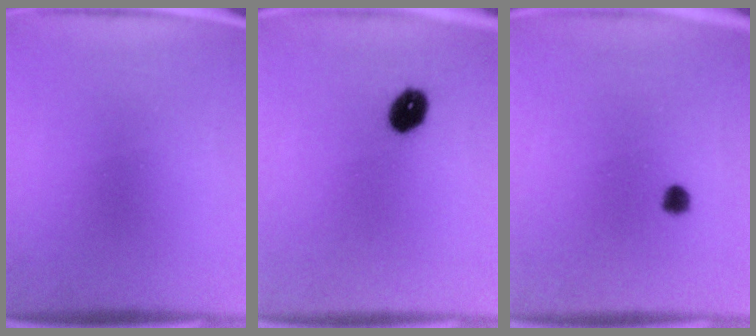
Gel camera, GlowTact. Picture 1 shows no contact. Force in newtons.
{"total": 5.3}
{"total": 2.3}